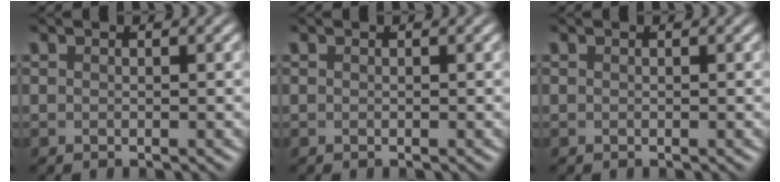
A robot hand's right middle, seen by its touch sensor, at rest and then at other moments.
{"total": 0.0}
{"total": 0.0}